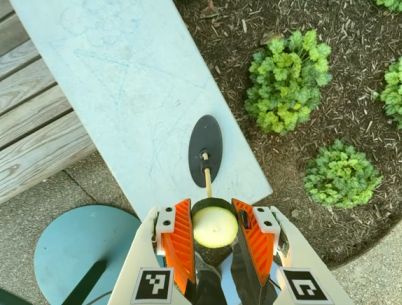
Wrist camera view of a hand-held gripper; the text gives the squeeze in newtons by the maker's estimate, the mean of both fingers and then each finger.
{"total": 13.1, "left": 13.0, "right": 13.3}